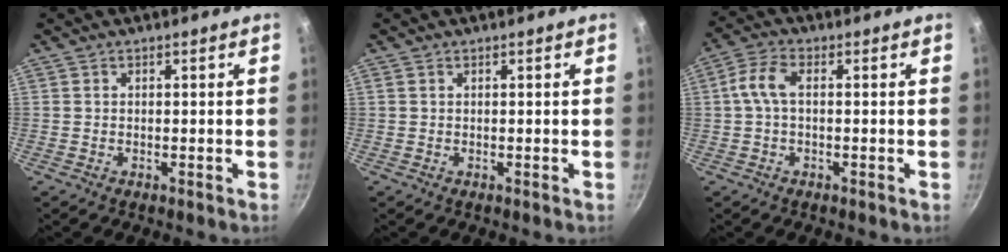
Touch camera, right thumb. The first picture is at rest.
{"total": 0.0}
{"total": 5.3, "force": [0.4, 2.5, 4.7], "torque": [-0.109, 0.019, -0.001]}